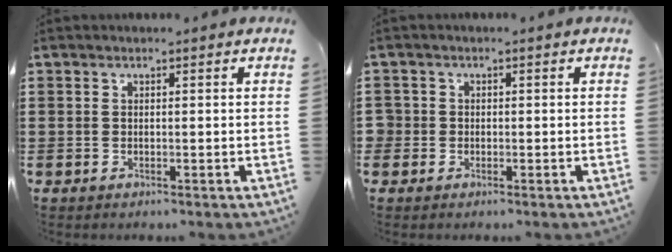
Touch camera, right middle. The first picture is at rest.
{"total": 1.7, "force": [-0.2, 1.7, 0.2], "torque": [-0.011, 0.007, -0.008]}